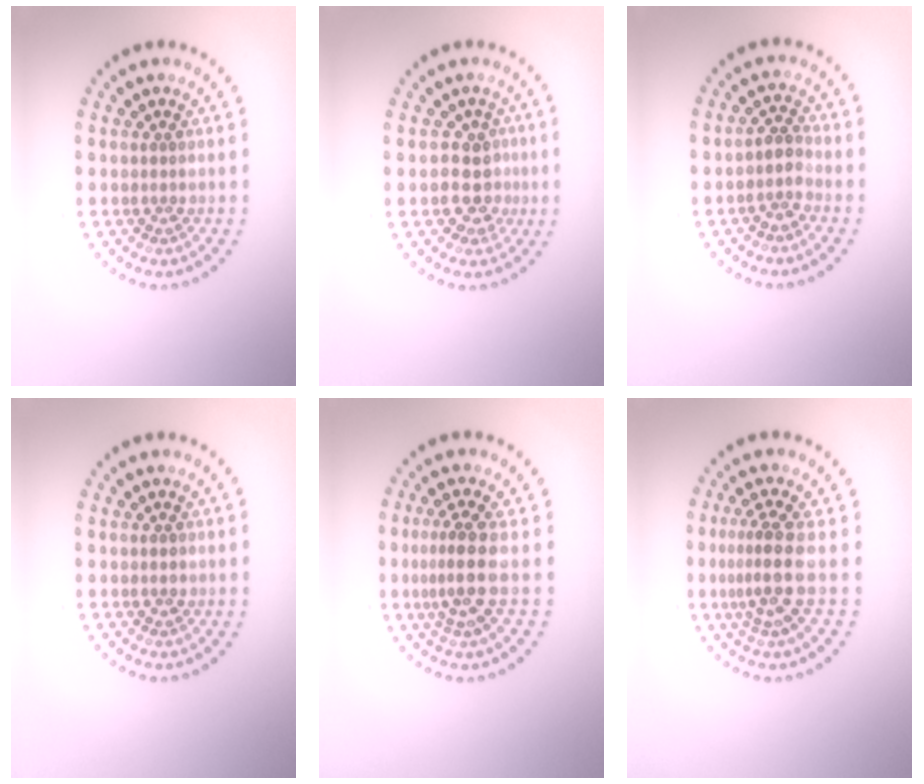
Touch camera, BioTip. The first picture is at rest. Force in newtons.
{"total": 3.3, "press": 3.0, "slide": 1.5}
{"total": 2.0, "press": 1.6, "slide": 1.3}
{"total": 0.8, "press": 0.8, "slide": 0.1}
{"total": 3.1, "press": 2.4, "slide": 2.0}
{"total": 3.3, "press": 2.4, "slide": 2.2}